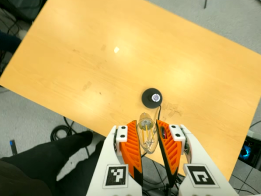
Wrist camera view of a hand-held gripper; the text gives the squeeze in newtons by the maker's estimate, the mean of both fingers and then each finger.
{"total": 10.1, "left": 9.5, "right": 10.6}